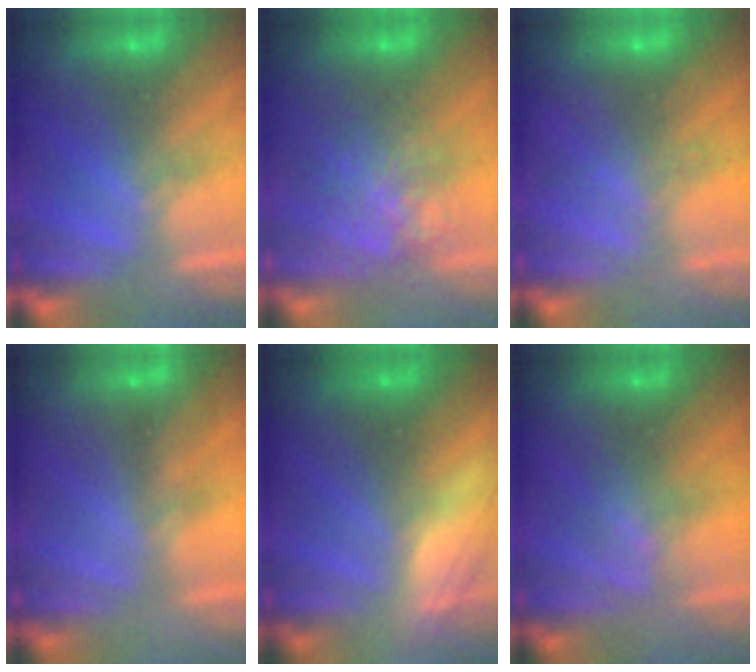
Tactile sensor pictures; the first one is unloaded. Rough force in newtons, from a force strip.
{"total": 6.9}
{"total": 2.1}
{"total": 2.0}
{"total": 2.9}
{"total": 2.7}